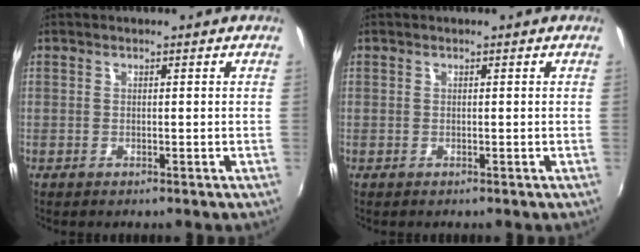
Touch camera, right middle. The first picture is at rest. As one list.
[{"total": 0.0}]